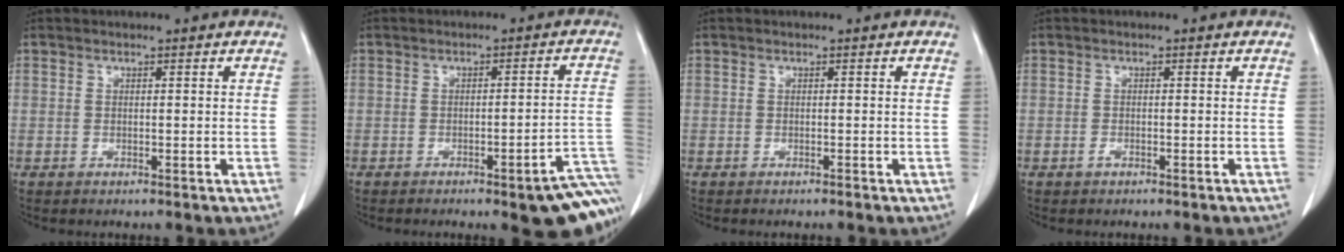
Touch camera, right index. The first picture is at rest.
{"total": 11.2, "force": [-7.6, 1.3, 8.1], "torque": [-0.027, 0.017, -0.090]}
{"total": 0.0}
{"total": 0.6, "force": [-0.5, 0.3, 0.3], "torque": [-0.009, 0.002, -0.005]}